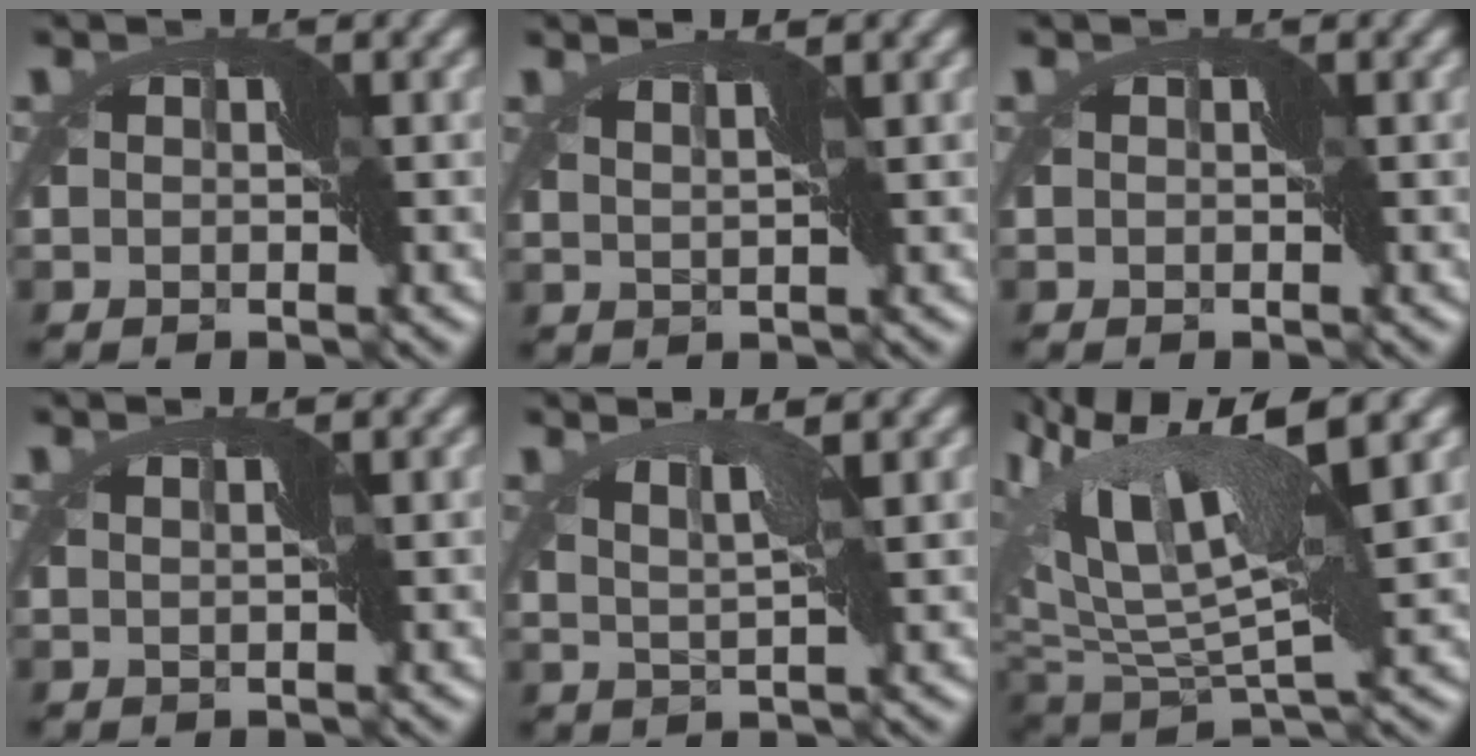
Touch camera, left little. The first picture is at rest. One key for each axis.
{"total": 2.0, "fx": 1.3, "fy": -1.5, "fz": -0.4, "tx": 0.001, "ty": -0.002, "tz": 0.026}
{"total": 0.0}
{"total": 1.1, "fx": 0.7, "fy": -0.8, "fz": -0.1, "tx": -0.007, "ty": 0.001, "tz": 0.012}
{"total": 2.4, "fx": 2.1, "fy": -1.0, "fz": 0.8, "tx": -0.017, "ty": 0.007, "tz": 0.027}
{"total": 11.0, "fx": 6.2, "fy": 2.7, "fz": 8.7, "tx": -0.195, "ty": 0.008, "tz": 0.111}